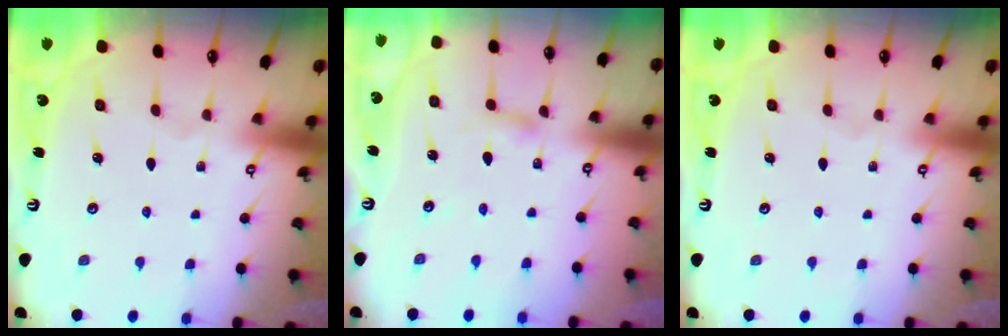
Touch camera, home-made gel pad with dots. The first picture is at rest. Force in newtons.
{"total": 2.5, "press": 2.5, "slide": 0.2}
{"total": 0.0}